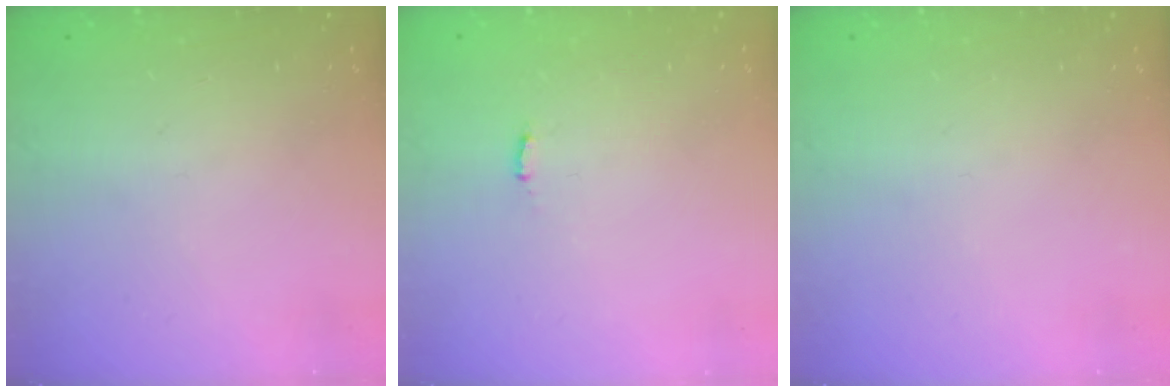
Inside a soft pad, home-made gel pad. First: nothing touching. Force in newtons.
{"total": 3.0, "press": 2.9, "slide": 0.5}
{"total": 0.0}